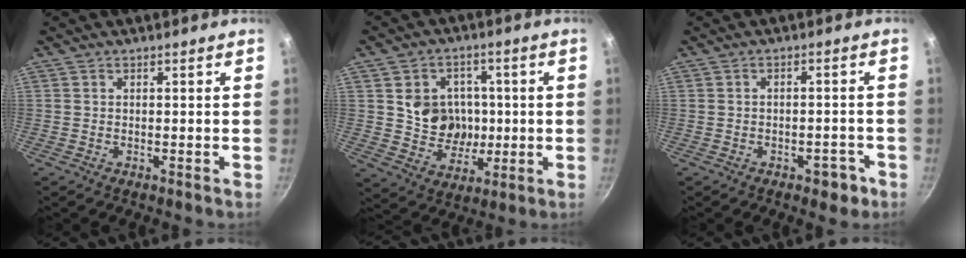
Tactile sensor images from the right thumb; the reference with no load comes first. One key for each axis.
{"total": 11.0, "fx": 0.7, "fy": 10.0, "fz": 4.7, "tx": -0.034, "ty": 0.000, "tz": 0.019}
{"total": 4.1, "fx": -2.2, "fy": 2.3, "fz": 2.6, "tx": -0.018, "ty": 0.021, "tz": -0.018}